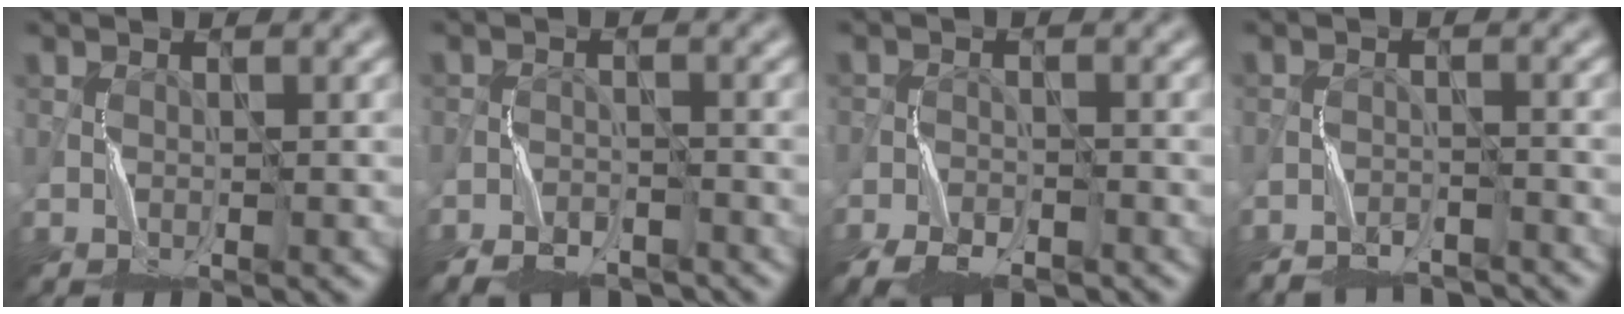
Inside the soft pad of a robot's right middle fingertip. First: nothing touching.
{"total": 6.0, "force": [-5.3, 2.2, 1.6], "torque": [-0.019, -0.006, -0.089]}
{"total": 5.9, "force": [-4.6, 2.5, 2.6], "torque": [-0.045, -0.014, -0.082]}
{"total": 5.3, "force": [-5.1, 1.3, 0.3], "torque": [0.002, 0.001, -0.080]}